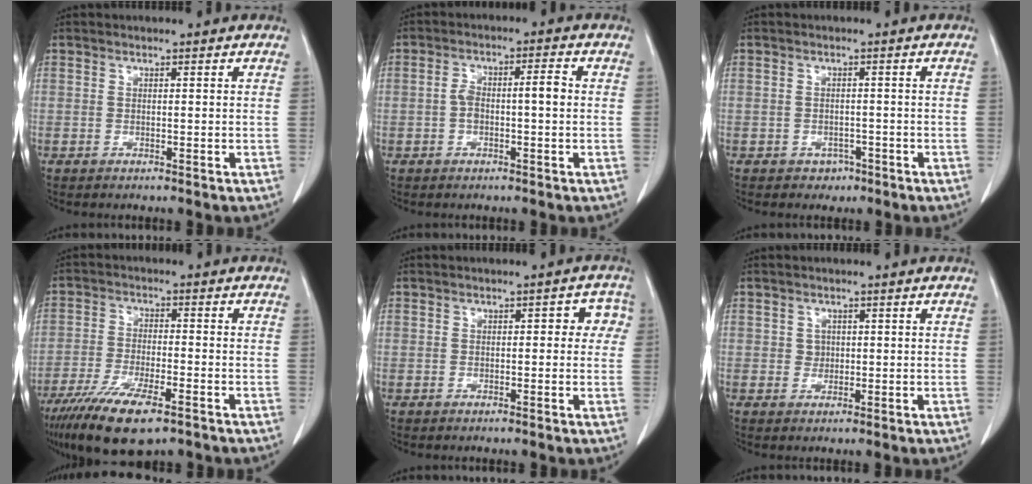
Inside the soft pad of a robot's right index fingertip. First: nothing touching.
{"total": 4.9, "force": [-0.3, 1.5, 4.7], "torque": [-0.093, 0.026, -0.004]}
{"total": 1.9, "force": [-1.1, 1.6, 0.4], "torque": [-0.003, 0.006, -0.009]}
{"total": 12.1, "force": [-8.0, 2.8, 8.7], "torque": [-0.156, -0.026, -0.132]}
{"total": 3.3, "force": [0.3, 1.8, 2.7], "torque": [-0.018, 0.023, -0.002]}
{"total": 1.4, "force": [0.2, 1.3, 0.4], "torque": [-0.005, 0.000, 0.006]}